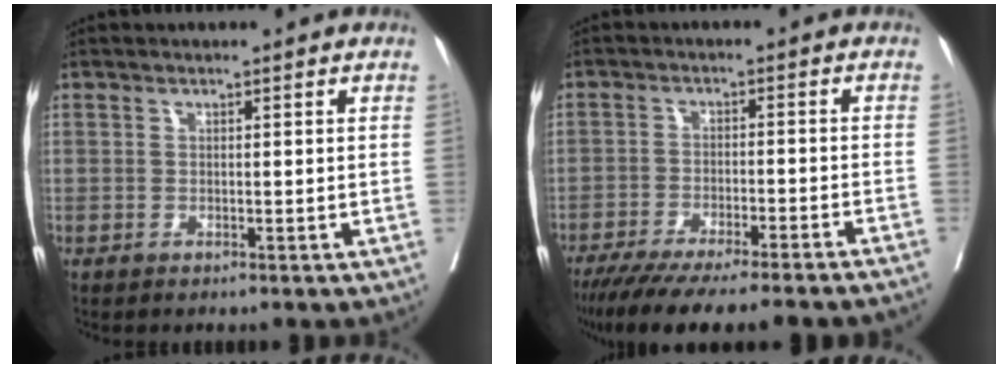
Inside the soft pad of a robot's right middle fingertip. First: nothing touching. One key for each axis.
{"total": 16.7, "fx": -14.4, "fy": 0.1, "fz": 8.5, "tx": -0.114, "ty": -0.048, "tz": -0.212}